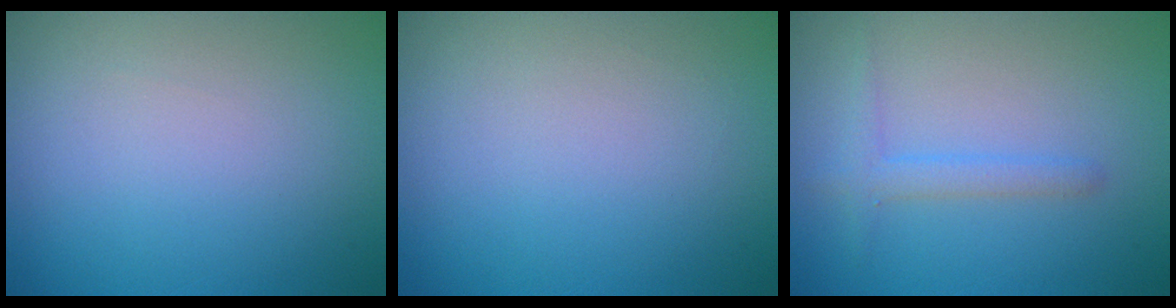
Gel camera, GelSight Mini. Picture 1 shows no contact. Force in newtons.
{"total": 0.0}
{"total": 1.7, "press": 1.7, "slide": 0.1}